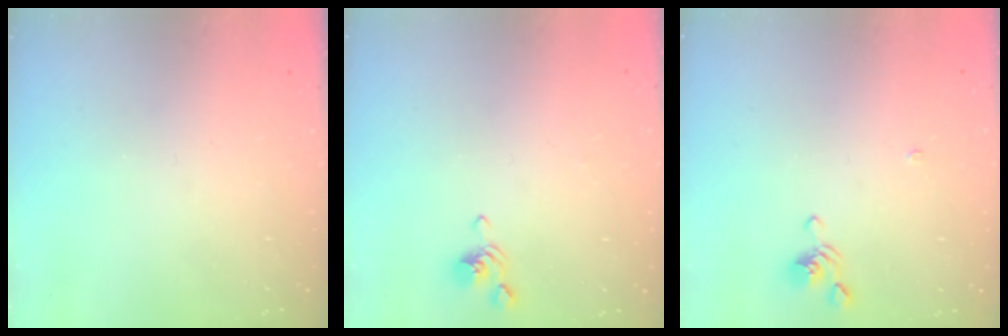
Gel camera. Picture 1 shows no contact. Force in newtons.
{"total": 2.8, "press": 2.8, "slide": 0.3}
{"total": 3.7, "press": 3.6, "slide": 0.7}